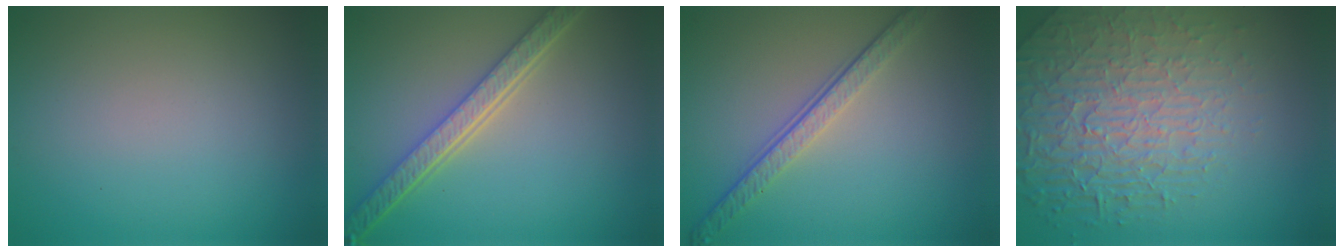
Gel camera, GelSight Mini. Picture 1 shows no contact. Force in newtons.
{"total": 5.5, "press": 4.1, "slide": 3.6}
{"total": 3.8, "press": 2.8, "slide": 2.7}
{"total": 7.0, "press": 5.6, "slide": 4.2}